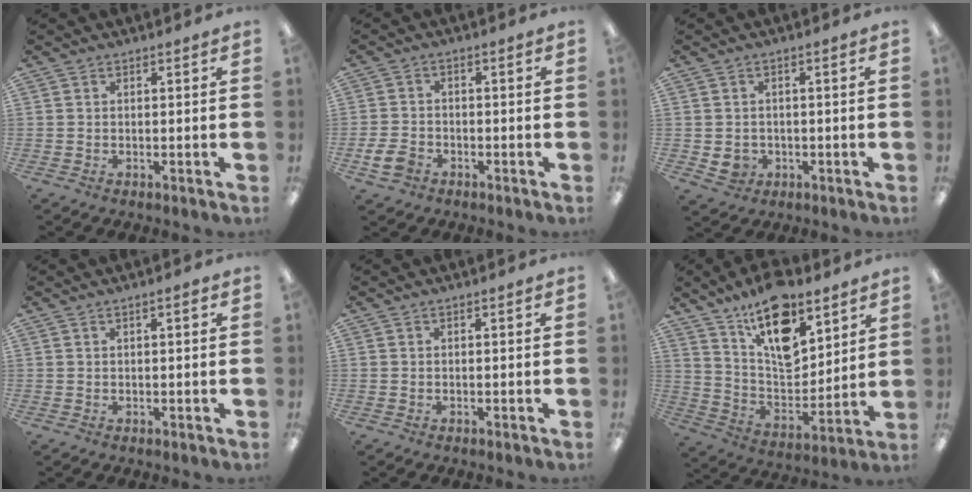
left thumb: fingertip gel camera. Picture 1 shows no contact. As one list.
[{"total": 4.5, "force": [-2.5, 3.0, 2.3], "torque": [-0.046, 0.011, -0.046]}, {"total": 3.3, "force": [-0.8, 3.0, 1.2], "torque": [-0.019, -0.002, -0.016]}, {"total": 1.3, "force": [0.6, 0.2, 1.1], "torque": [-0.016, -0.001, 0.007]}, {"total": 0.0}, {"total": 17.2, "force": [11.7, 7.8, 9.9], "torque": [-0.167, -0.070, 0.207]}]